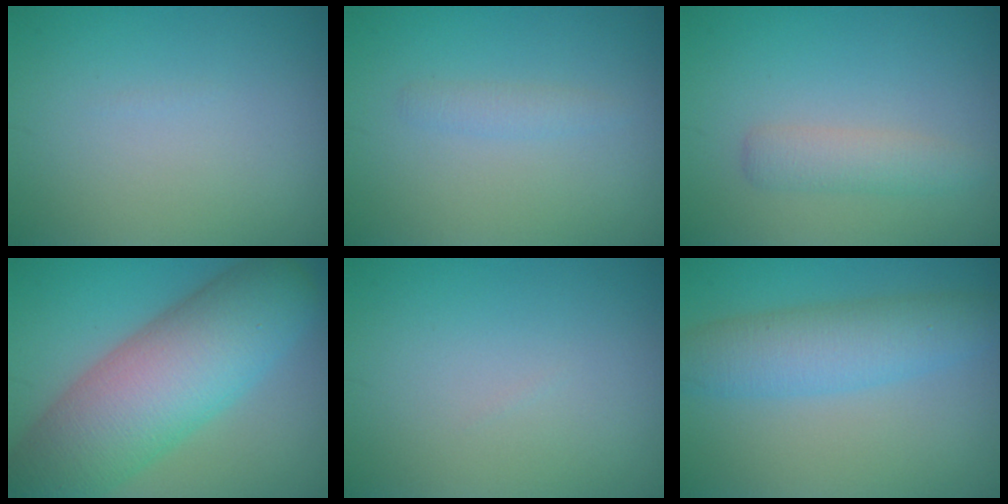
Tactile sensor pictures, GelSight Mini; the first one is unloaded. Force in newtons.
{"total": 1.1, "press": 1.1, "slide": 0.1}
{"total": 2.2, "press": 2.2, "slide": 0.0}
{"total": 12.2, "press": 12.2, "slide": 0.4}
{"total": 0.0}
{"total": 5.4, "press": 5.4, "slide": 0.1}